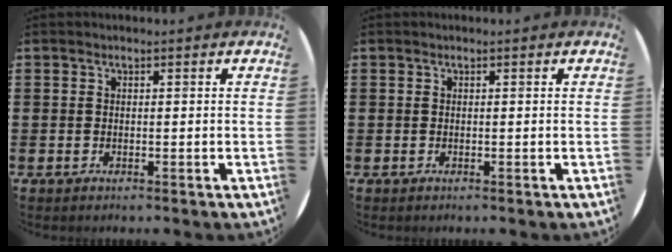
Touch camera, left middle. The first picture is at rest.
{"total": 0.0}